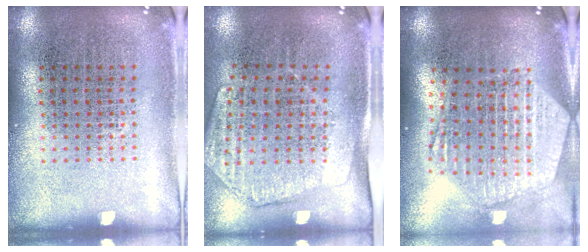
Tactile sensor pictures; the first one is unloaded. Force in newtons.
{"total": 1.7, "press": 1.4, "slide": 0.9}
{"total": 2.6, "press": 2.2, "slide": 1.5}